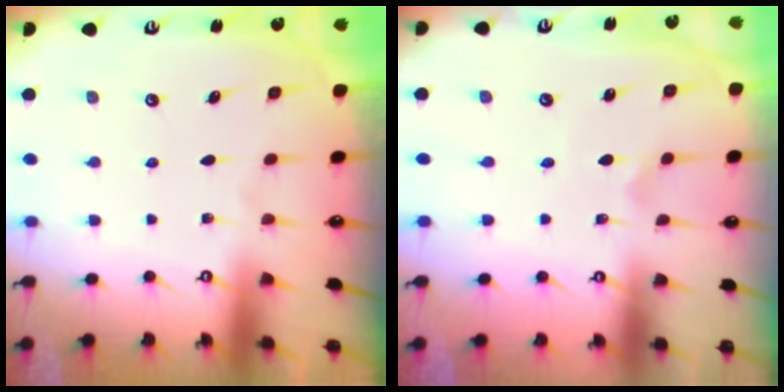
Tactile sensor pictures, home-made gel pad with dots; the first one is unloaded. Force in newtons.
{"total": 1.5, "press": 1.4, "slide": 0.4}